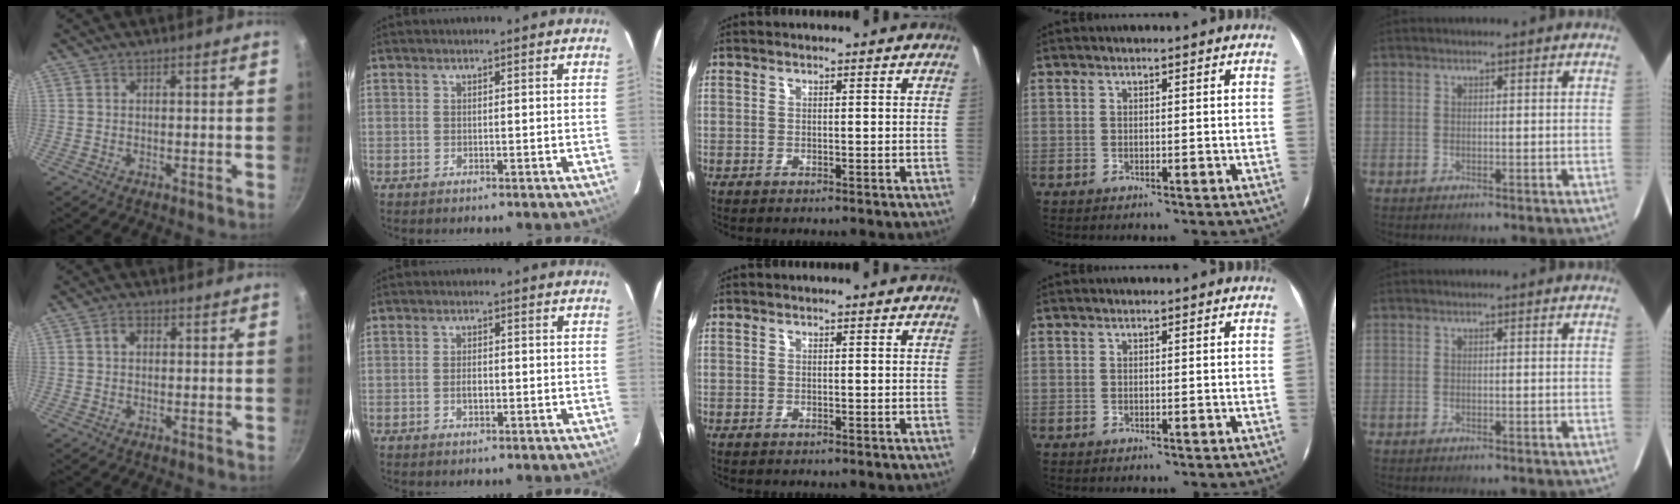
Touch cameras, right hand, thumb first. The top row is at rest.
{"thumb": {"total": 2.4, "force": [0.5, 1.8, 1.5], "torque": [-0.015, 0.005, 0.007]}, "index": {"total": 2.1, "force": [-0.6, 1.2, 1.7], "torque": [-0.030, 0.003, -0.010]}}